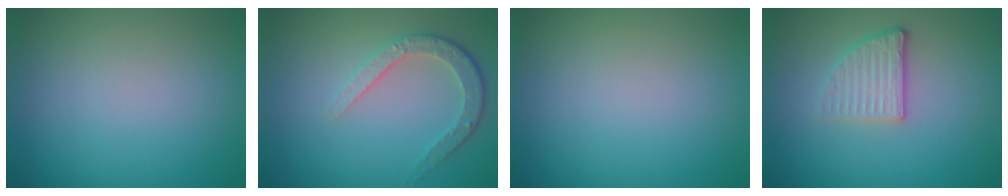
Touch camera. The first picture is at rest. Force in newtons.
{"total": 3.5, "press": 2.8, "slide": 2.0}
{"total": 0.0}
{"total": 2.7, "press": 2.5, "slide": 1.0}